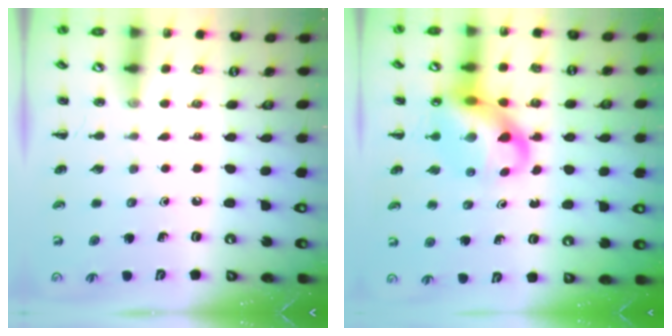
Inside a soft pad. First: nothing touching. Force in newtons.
{"total": 12.5, "press": 12.0, "slide": 3.3}